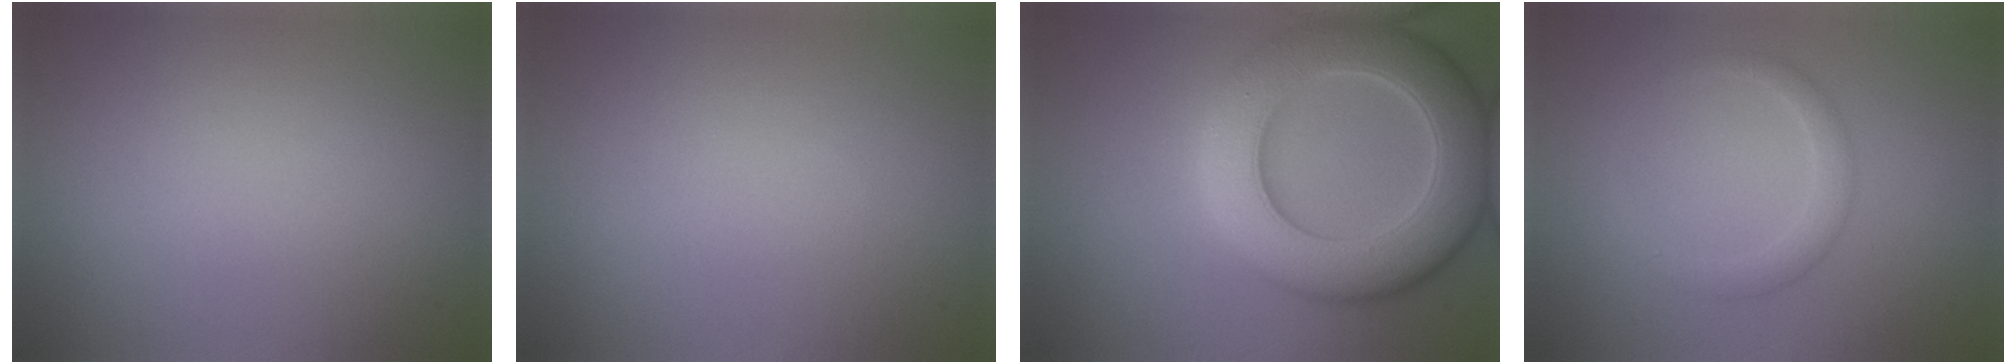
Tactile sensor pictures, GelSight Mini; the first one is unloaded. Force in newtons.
{"total": 0.0}
{"total": 9.9, "press": 9.8, "slide": 0.4}
{"total": 1.8, "press": 1.8, "slide": 0.0}